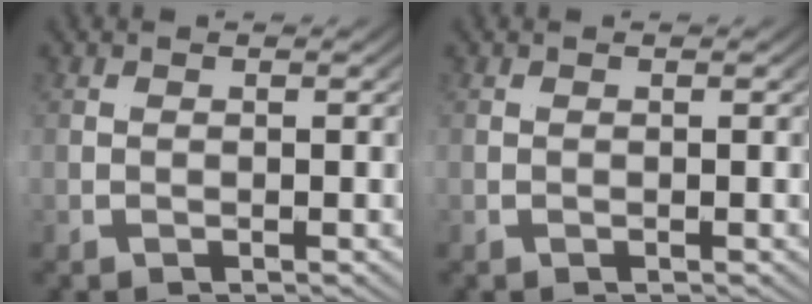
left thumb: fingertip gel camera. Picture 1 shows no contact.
{"total": 0.0}